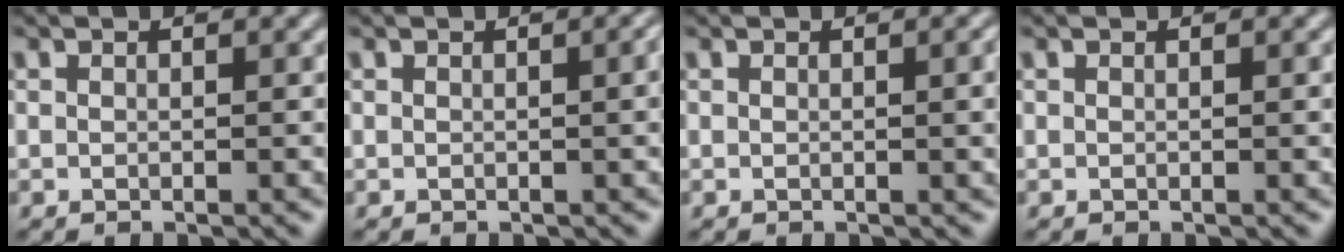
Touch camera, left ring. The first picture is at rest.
{"total": 1.8, "force": [0.1, 0.5, 1.7], "torque": [-0.016, 0.004, -0.001]}
{"total": 1.8, "force": [0.1, 0.5, 1.7], "torque": [-0.018, 0.001, 0.000]}
{"total": 0.0}